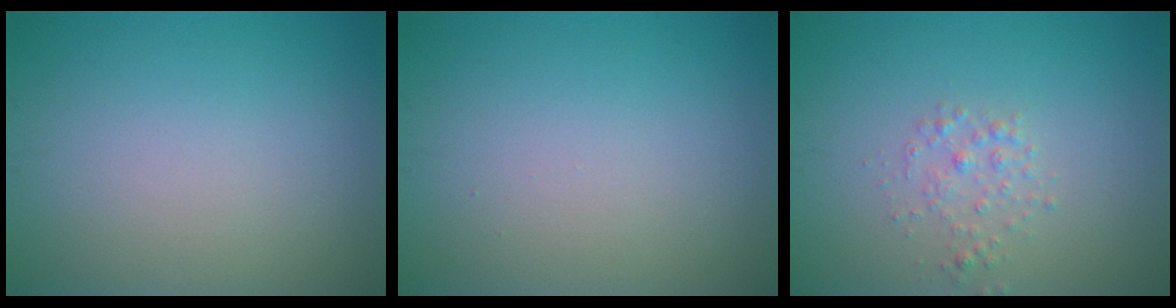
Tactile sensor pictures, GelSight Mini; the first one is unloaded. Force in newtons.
{"total": 0.0}
{"total": 1.5, "press": 1.5, "slide": 0.0}